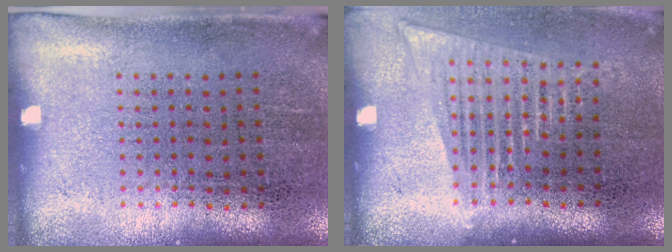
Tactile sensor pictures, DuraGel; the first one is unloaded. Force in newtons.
{"total": 1.5, "press": 1.3, "slide": 0.8}